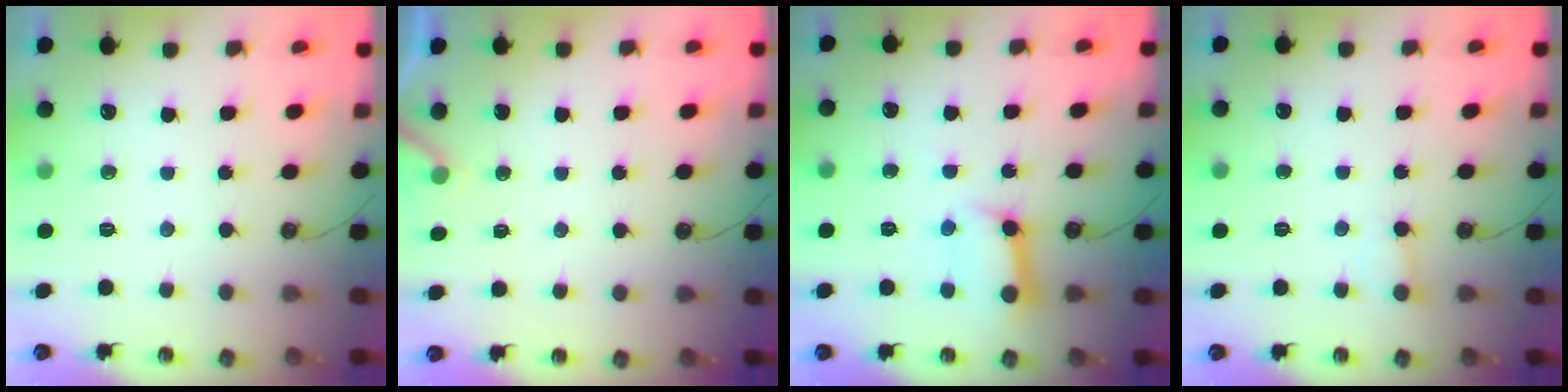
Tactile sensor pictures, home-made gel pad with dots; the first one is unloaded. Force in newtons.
{"total": 4.9, "press": 4.9, "slide": 0.4}
{"total": 10.5, "press": 10.4, "slide": 1.2}
{"total": 3.7, "press": 3.7, "slide": 0.3}